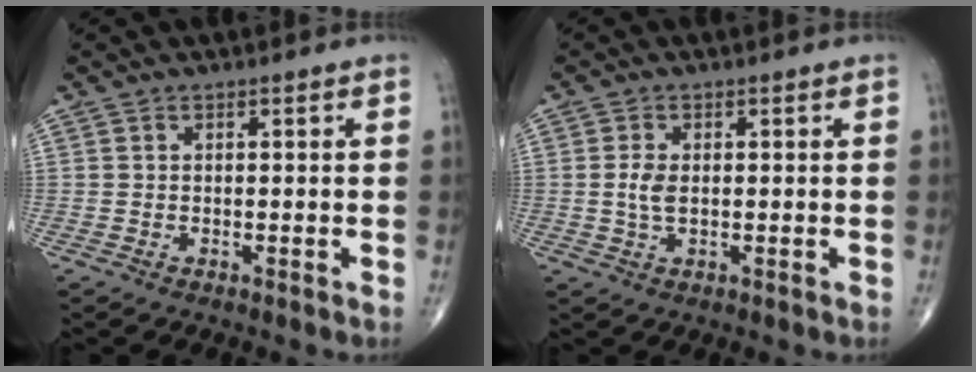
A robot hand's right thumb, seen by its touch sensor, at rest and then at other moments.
{"total": 3.2, "force": [0.1, 1.7, 2.7], "torque": [-0.060, 0.000, 0.002]}